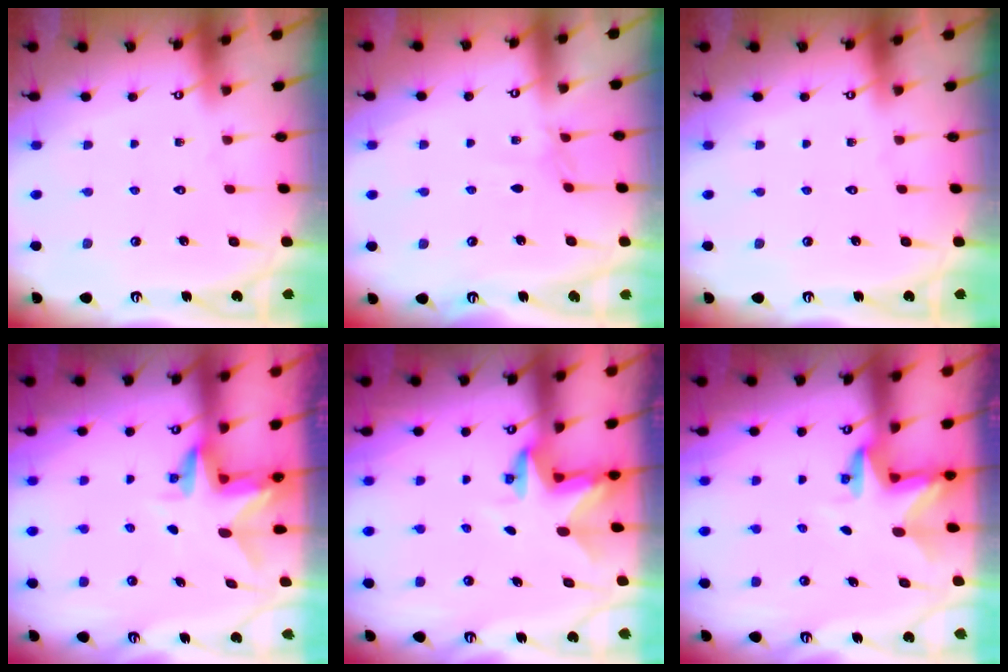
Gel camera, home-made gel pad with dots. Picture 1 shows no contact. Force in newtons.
{"total": 2.7, "press": 2.6, "slide": 0.5}
{"total": 0.0}
{"total": 3.2, "press": 3.2, "slide": 0.4}
{"total": 2.8, "press": 2.8, "slide": 0.2}
{"total": 2.9, "press": 2.9, "slide": 0.2}